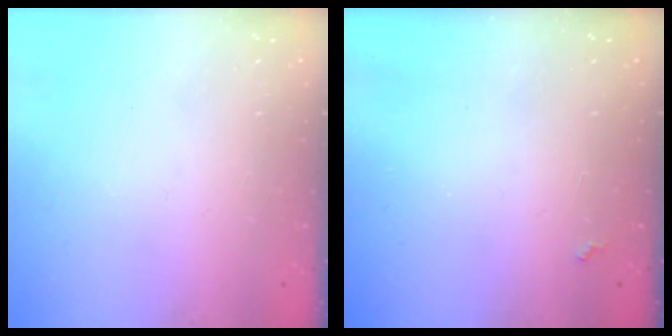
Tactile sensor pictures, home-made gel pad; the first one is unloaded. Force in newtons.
{"total": 1.9, "press": 1.9, "slide": 0.3}